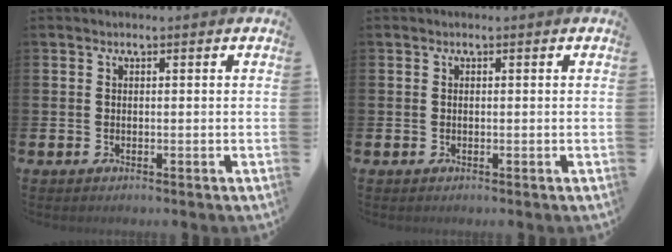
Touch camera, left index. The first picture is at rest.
{"total": 0.0}